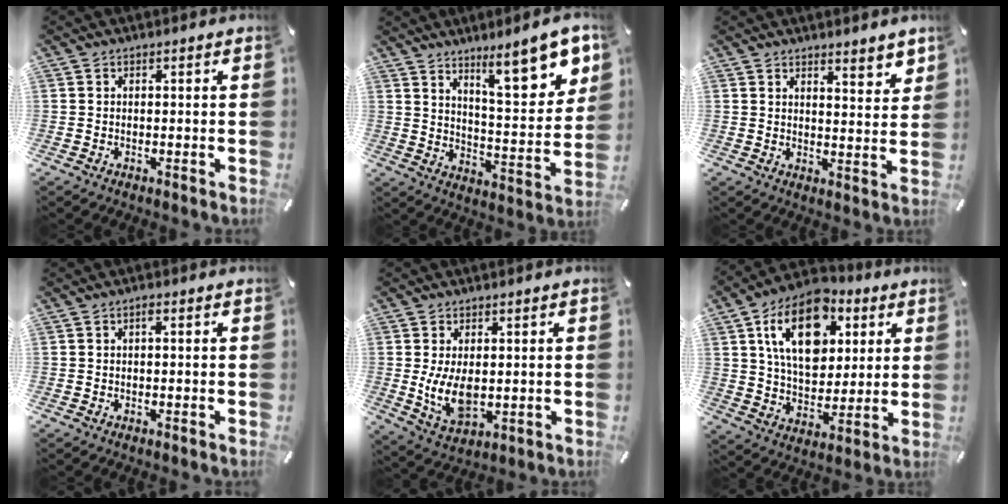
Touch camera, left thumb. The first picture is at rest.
{"total": 15.3, "force": [10.6, 4.3, 10.1], "torque": [-0.134, -0.077, 0.171]}
{"total": 4.4, "force": [4.1, 1.1, 1.1], "torque": [-0.002, -0.040, 0.068]}
{"total": 0.9, "force": [0.0, 0.2, 0.8], "torque": [-0.017, 0.001, 0.000]}
{"total": 8.6, "force": [0.3, 5.1, 7.0], "torque": [-0.154, -0.010, 0.006]}
{"total": 18.2, "force": [7.3, 12.1, 11.4], "torque": [-0.192, -0.013, 0.131]}